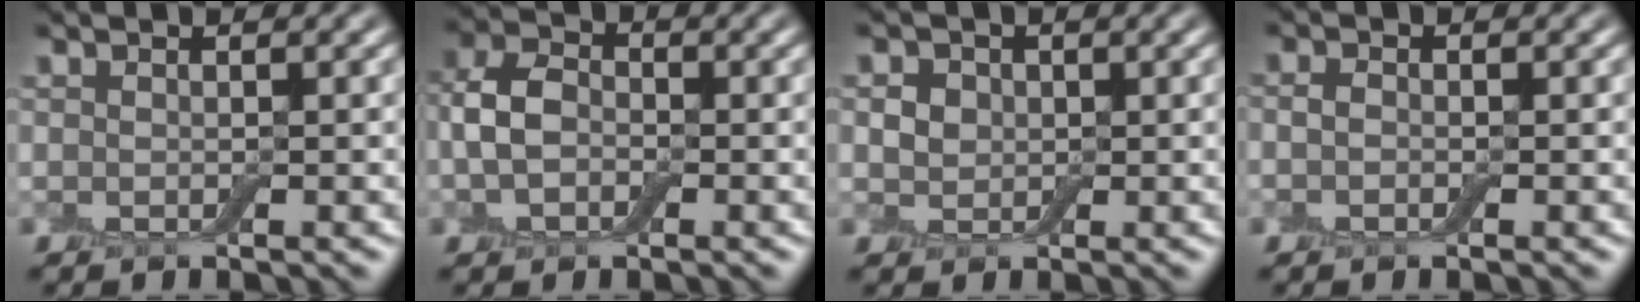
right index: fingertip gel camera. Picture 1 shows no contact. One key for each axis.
{"total": 3.8, "fx": -0.4, "fy": 2.8, "fz": 2.5, "tx": -0.055, "ty": 0.006, "tz": -0.016}
{"total": 1.6, "fx": 0.3, "fy": 1.5, "fz": 0.3, "tx": -0.008, "ty": 0.002, "tz": 0.003}
{"total": 1.0, "fx": -0.2, "fy": 0.7, "fz": 0.6, "tx": -0.012, "ty": 0.004, "tz": -0.006}